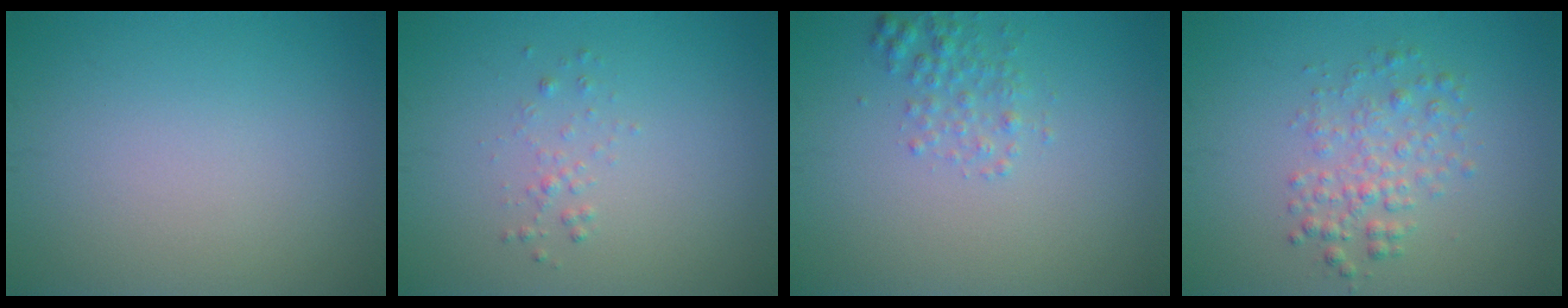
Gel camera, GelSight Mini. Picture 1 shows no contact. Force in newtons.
{"total": 0.9, "press": 0.9, "slide": 0.0}
{"total": 1.7, "press": 1.7, "slide": 0.1}
{"total": 2.7, "press": 2.7, "slide": 0.0}